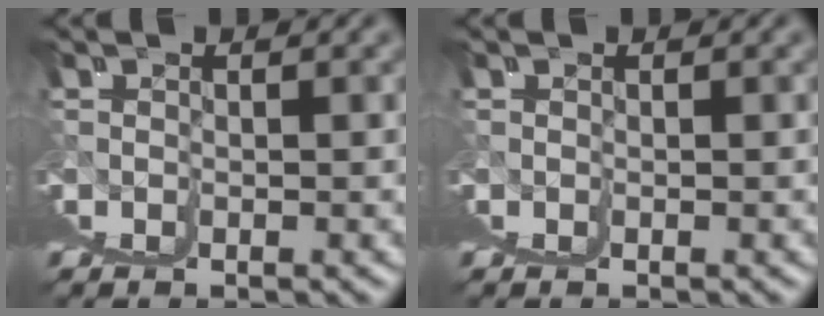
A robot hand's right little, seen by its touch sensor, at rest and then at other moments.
{"total": 0.0}